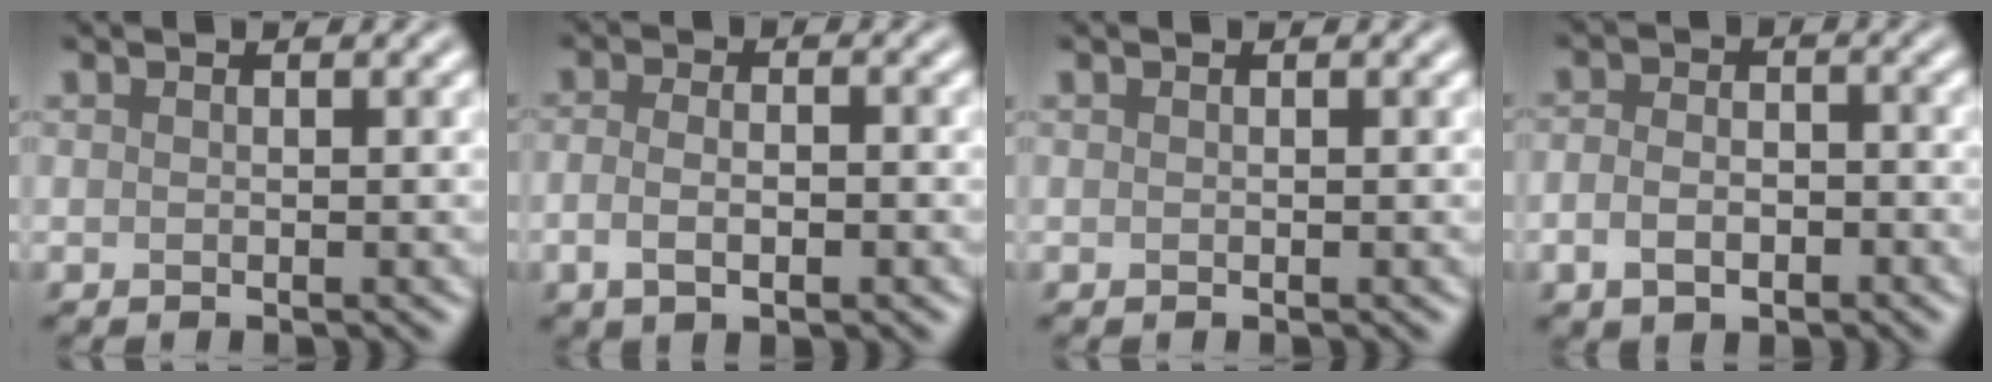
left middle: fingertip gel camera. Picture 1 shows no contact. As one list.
[{"total": 3.4, "force": [-0.8, 1.7, 2.9], "torque": [-0.042, -0.002, -0.017]}, {"total": 0.0}, {"total": 3.2, "force": [-1.3, 2.1, 2.1], "torque": [-0.037, -0.002, -0.029]}]